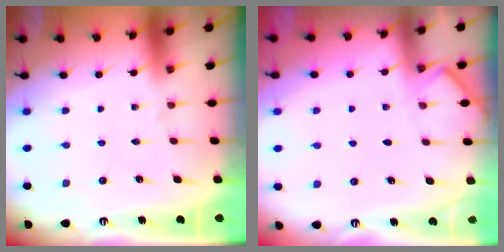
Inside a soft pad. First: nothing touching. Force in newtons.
{"total": 4.6, "press": 4.6, "slide": 0.5}